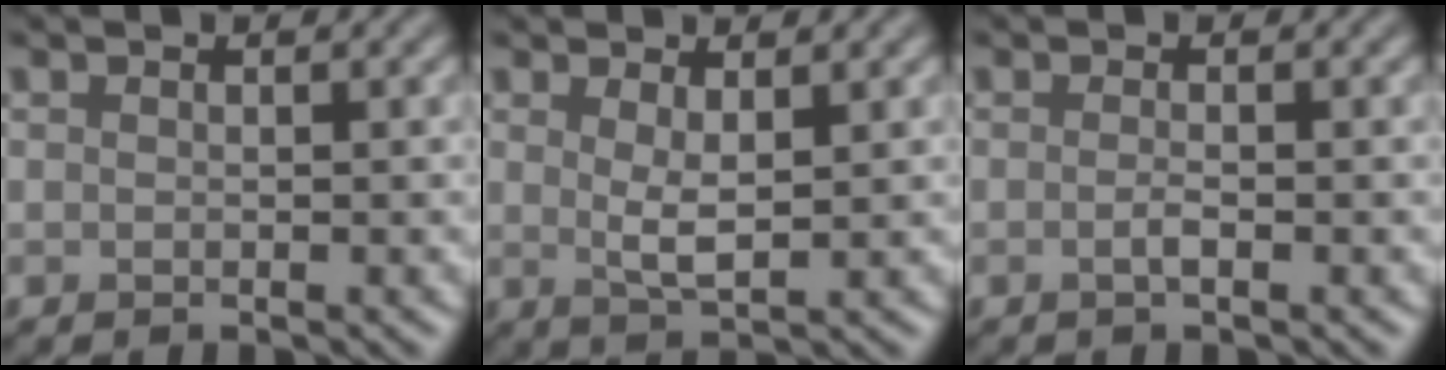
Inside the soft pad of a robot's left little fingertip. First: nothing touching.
{"total": 2.3, "force": [1.0, 0.6, 2.0], "torque": [-0.040, -0.008, 0.020]}
{"total": 0.9, "force": [-0.2, 0.2, 0.9], "torque": [-0.015, 0.001, -0.007]}